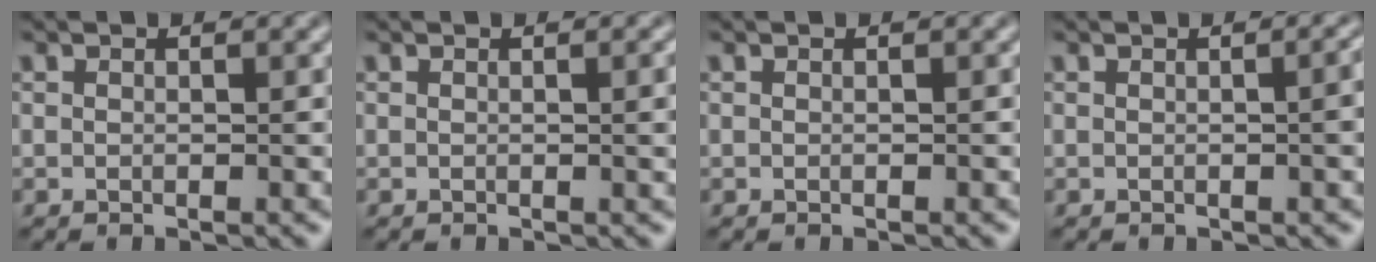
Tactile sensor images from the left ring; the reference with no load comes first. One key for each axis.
{"total": 1.3, "fx": 0.1, "fy": 0.3, "fz": 1.3, "tx": -0.017, "ty": 0.002, "tz": 0.001}
{"total": 0.0}
{"total": 2.8, "fx": 0.0, "fy": 1.1, "fz": 2.6, "tx": -0.015, "ty": 0.009, "tz": 0.003}